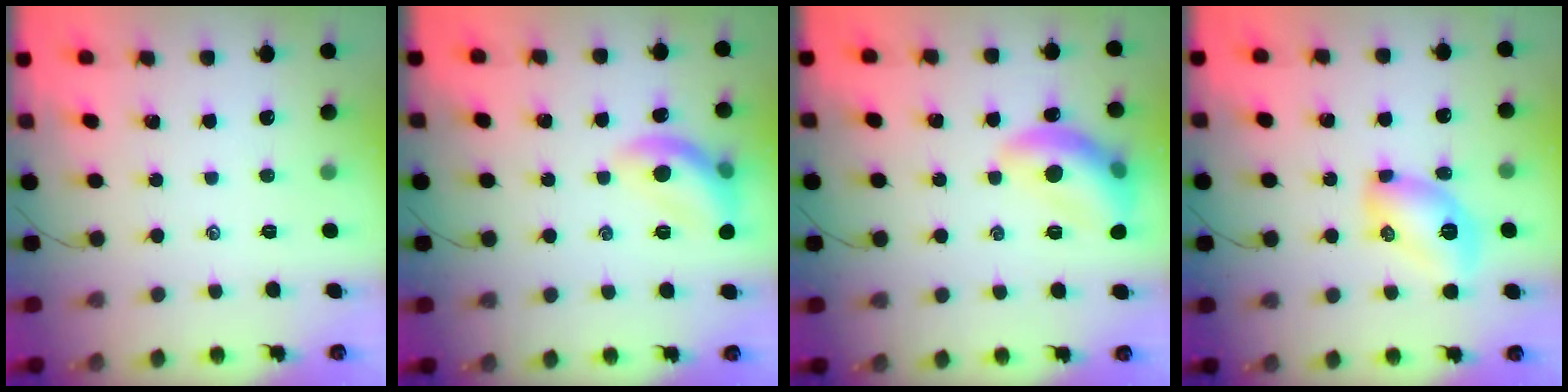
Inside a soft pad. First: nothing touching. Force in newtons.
{"total": 11.8, "press": 11.8, "slide": 0.5}
{"total": 14.1, "press": 14.1, "slide": 1.1}
{"total": 9.9, "press": 9.8, "slide": 0.9}